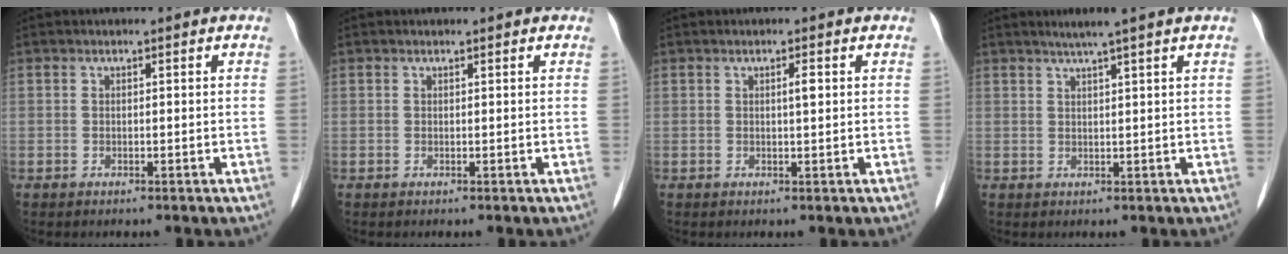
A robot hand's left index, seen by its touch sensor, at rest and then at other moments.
{"total": 0.8, "force": [0.8, 0.2, 0.3], "torque": [-0.012, 0.013, 0.009]}
{"total": 1.2, "force": [0.4, 0.2, 1.1], "torque": [-0.021, 0.001, 0.005]}
{"total": 3.5, "force": [2.6, -1.0, 2.1], "torque": [-0.032, 0.005, 0.046]}